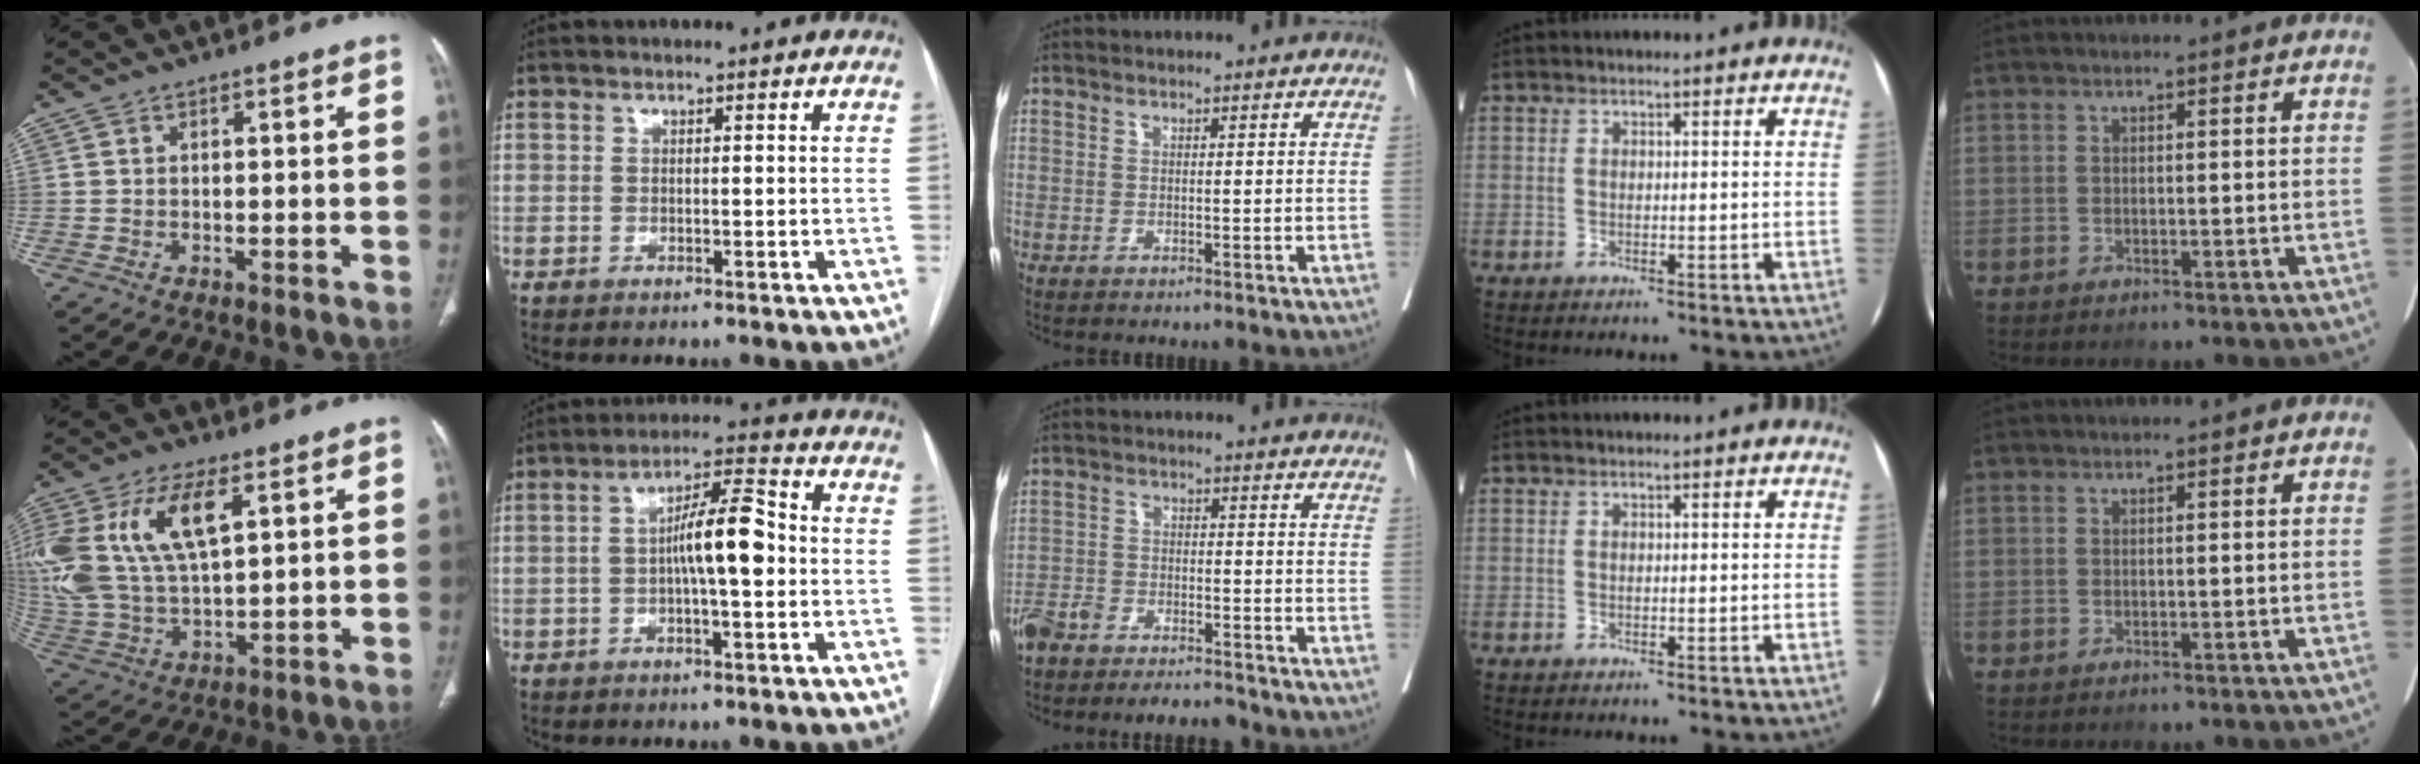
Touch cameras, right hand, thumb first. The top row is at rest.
{"thumb": {"total": 22.5, "force": [7.9, 11.5, 17.7], "torque": [-0.409, 0.000, 0.154]}, "index": {"total": 8.7, "force": [-0.6, 1.7, 8.6], "torque": [-0.149, 0.024, -0.013]}, "middle": {"total": 8.0, "force": [-7.4, 1.6, 2.6], "torque": [-0.043, 0.002, -0.124]}}